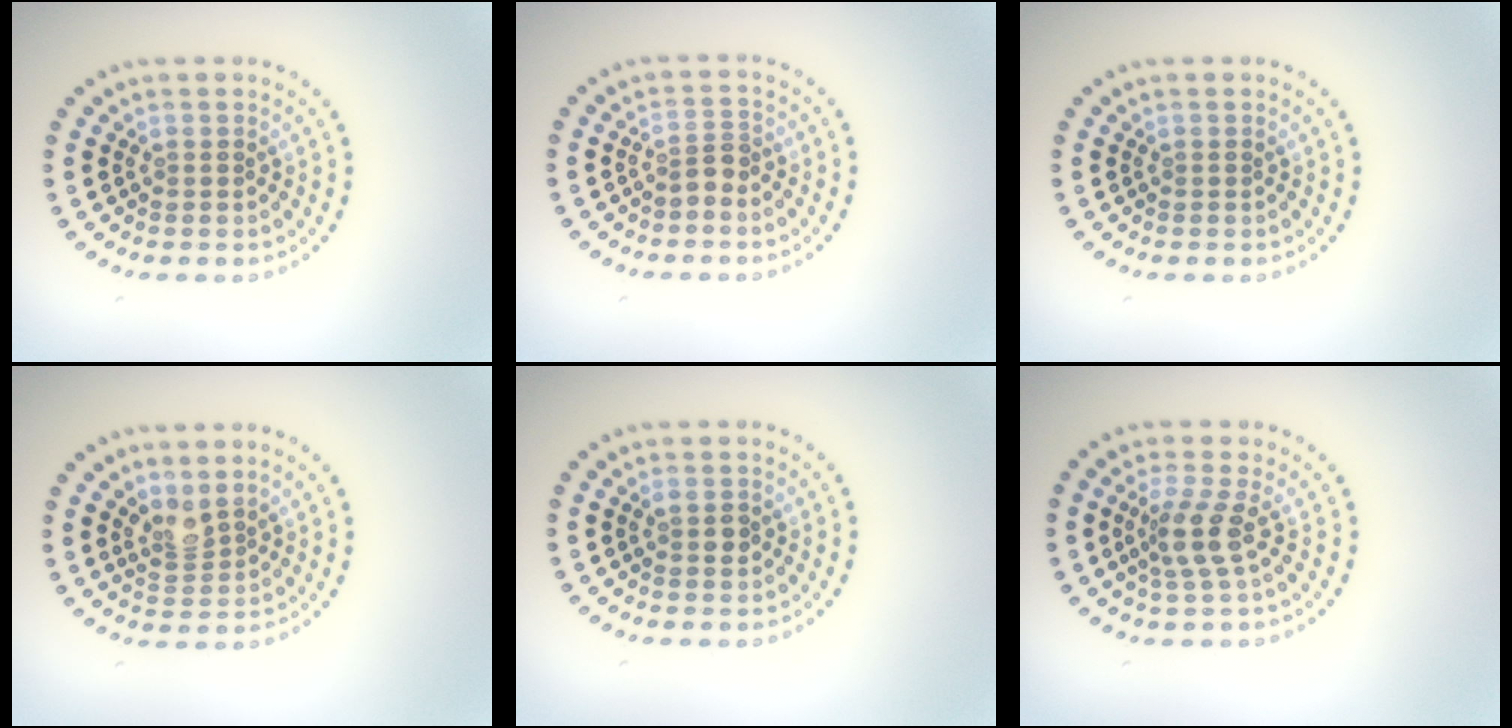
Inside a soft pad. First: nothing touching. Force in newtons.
{"total": 1.6, "press": 1.3, "slide": 1.0}
{"total": 0.0}
{"total": 2.1, "press": 1.6, "slide": 1.4}
{"total": 1.1, "press": 1.0, "slide": 0.3}
{"total": 2.8, "press": 2.1, "slide": 1.9}